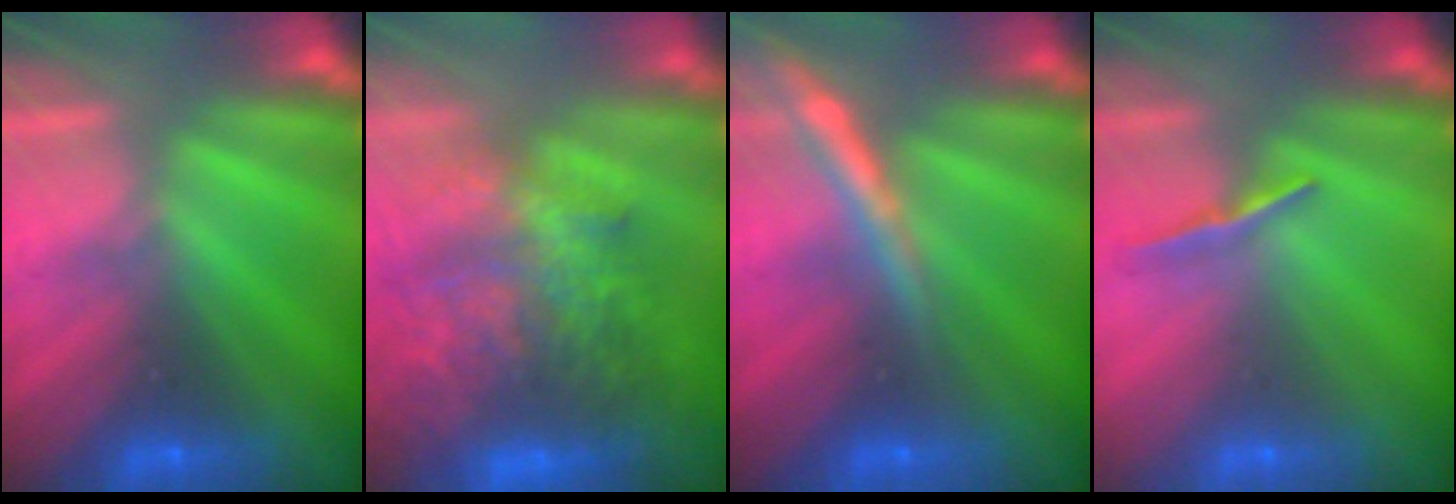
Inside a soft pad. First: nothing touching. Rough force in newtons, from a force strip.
{"total": 7.8}
{"total": 3.2}
{"total": 1.0}